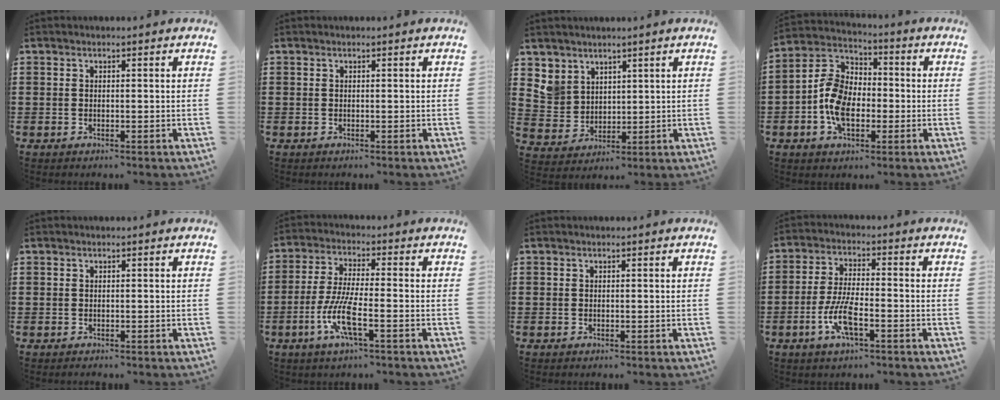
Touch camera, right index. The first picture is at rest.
{"total": 0.0}
{"total": 5.1, "force": [3.2, 4.0, 0.5], "torque": [-0.036, 0.004, 0.064]}
{"total": 9.7, "force": [-2.0, 6.6, 6.9], "torque": [-0.175, 0.009, -0.045]}
{"total": 0.0}
{"total": 8.1, "force": [-3.3, 1.7, 7.2], "torque": [-0.166, -0.017, -0.069]}
{"total": 0.0}
{"total": 7.1, "force": [-2.8, 2.1, 6.1], "torque": [-0.141, -0.012, -0.058]}